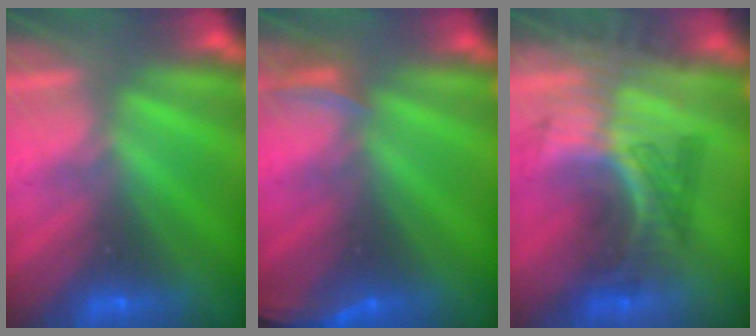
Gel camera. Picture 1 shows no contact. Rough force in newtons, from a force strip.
{"total": 2.5}
{"total": 3.0}